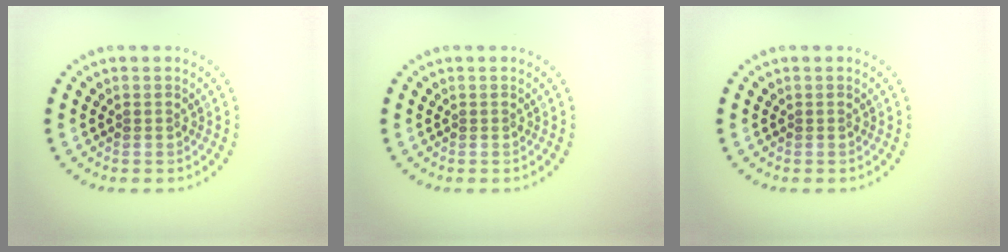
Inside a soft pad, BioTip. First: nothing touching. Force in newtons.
{"total": 0.0}
{"total": 0.0}